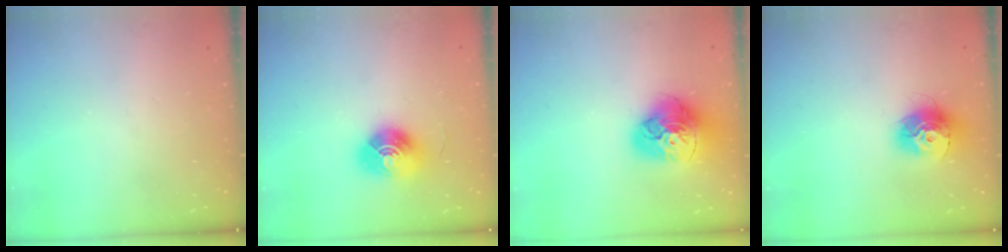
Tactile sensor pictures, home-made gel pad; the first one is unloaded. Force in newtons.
{"total": 10.4, "press": 10.4, "slide": 0.3}
{"total": 17.4, "press": 17.3, "slide": 1.8}
{"total": 13.4, "press": 13.3, "slide": 1.2}